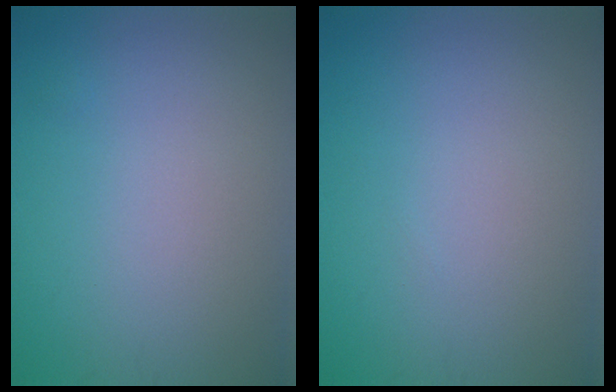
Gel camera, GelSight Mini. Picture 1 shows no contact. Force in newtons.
{"total": 0.0}